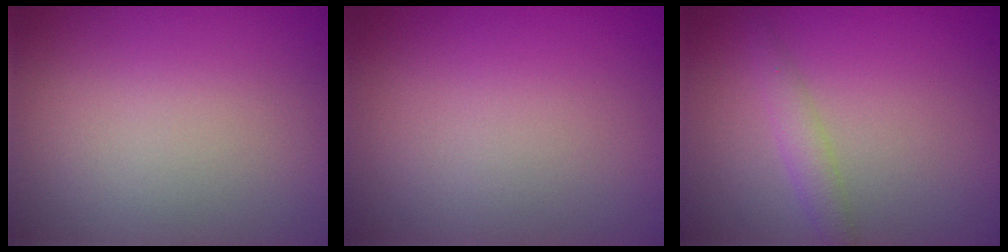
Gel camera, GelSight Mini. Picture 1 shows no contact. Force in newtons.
{"total": 0.0}
{"total": 1.6, "press": 1.6, "slide": 0.1}